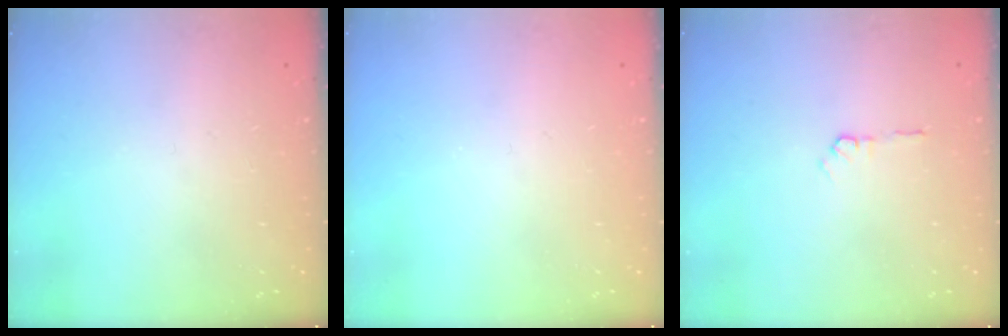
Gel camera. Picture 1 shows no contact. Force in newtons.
{"total": 0.0}
{"total": 3.5, "press": 3.5, "slide": 0.5}